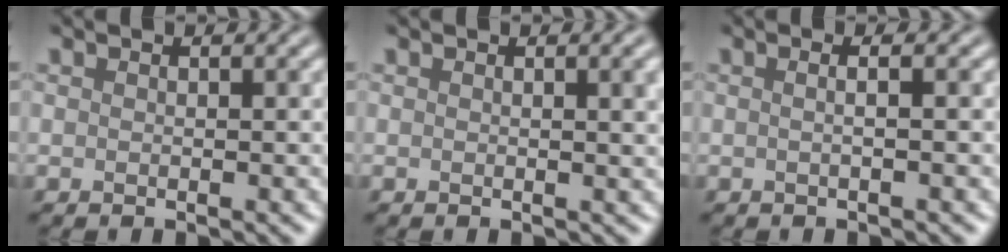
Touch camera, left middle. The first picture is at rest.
{"total": 2.6, "force": [0.7, 0.8, 2.4], "torque": [-0.019, 0.006, 0.007]}
{"total": 2.6, "force": [0.6, 1.3, 2.1], "torque": [-0.007, 0.007, -0.023]}